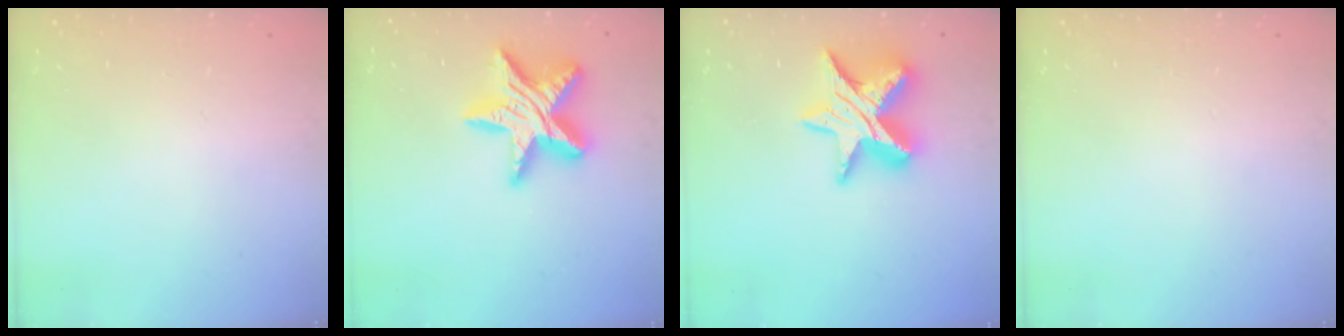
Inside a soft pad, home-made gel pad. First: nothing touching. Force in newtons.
{"total": 18.2, "press": 18.1, "slide": 1.4}
{"total": 15.0, "press": 14.9, "slide": 1.1}
{"total": 0.0}